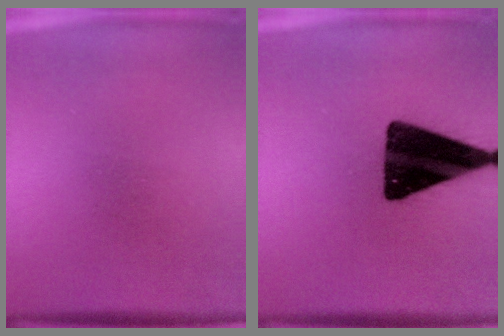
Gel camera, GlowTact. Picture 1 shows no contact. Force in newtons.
{"total": 18.4}